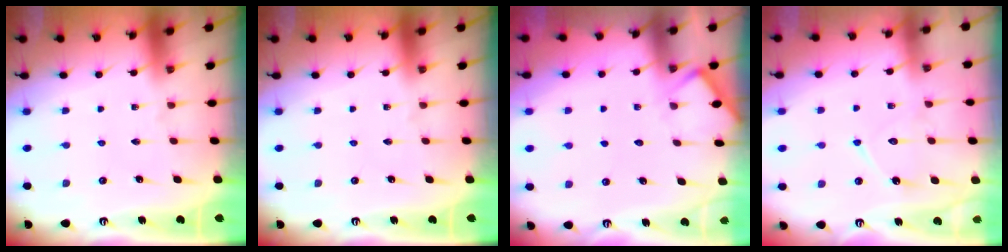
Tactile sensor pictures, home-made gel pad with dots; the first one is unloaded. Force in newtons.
{"total": 0.0}
{"total": 5.4, "press": 5.4, "slide": 0.6}
{"total": 9.8, "press": 9.7, "slide": 0.9}